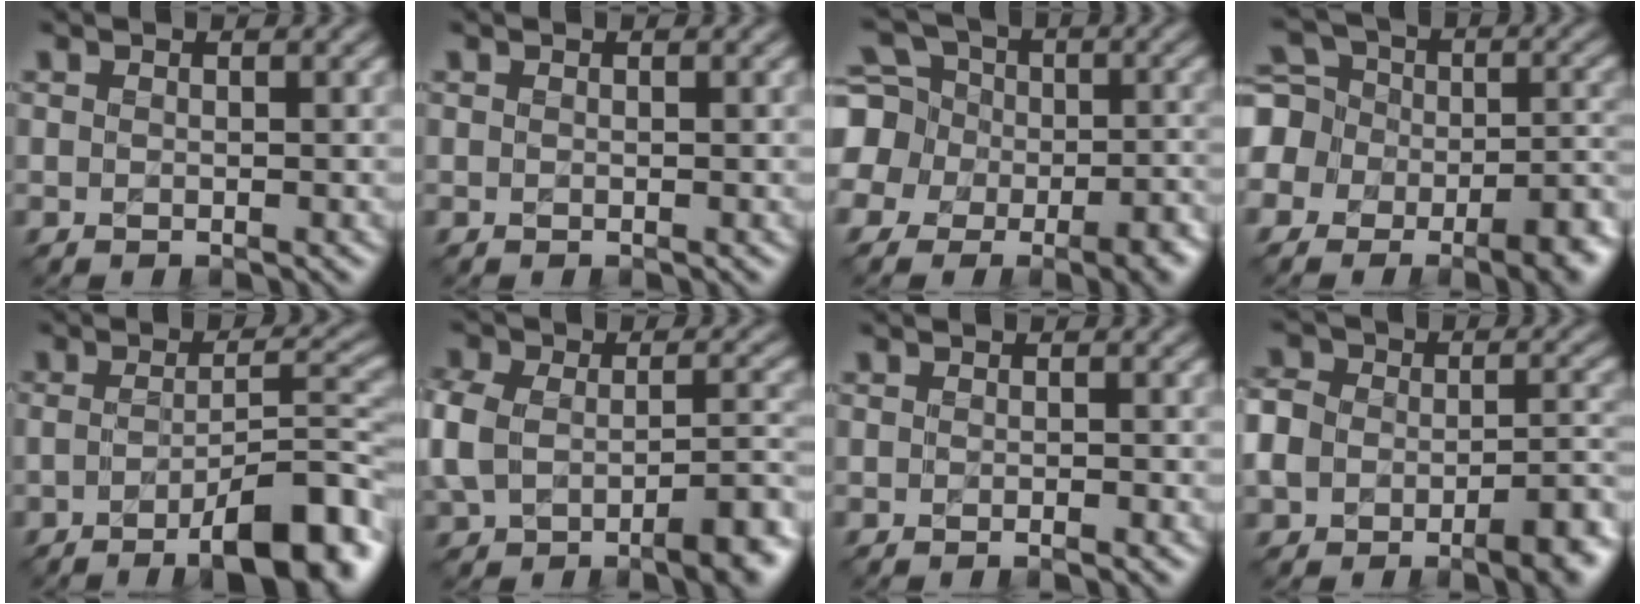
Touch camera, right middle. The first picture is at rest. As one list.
[{"total": 0.0}, {"total": 14.1, "force": [-3.5, 12.5, 5.6], "torque": [-0.131, -0.009, -0.086]}, {"total": 13.4, "force": [-5.9, 10.7, 5.5], "torque": [-0.106, -0.018, -0.119]}, {"total": 8.4, "force": [-4.2, 1.9, 6.9], "torque": [-0.094, 0.002, -0.067]}, {"total": 8.3, "force": [-3.2, 4.8, 6.0], "torque": [-0.117, -0.013, -0.057]}, {"total": 0.8, "force": [-0.7, 0.0, 0.4], "torque": [-0.007, -0.001, -0.013]}, {"total": 8.6, "force": [-4.4, 5.4, 5.0], "torque": [-0.080, -0.013, -0.082]}]